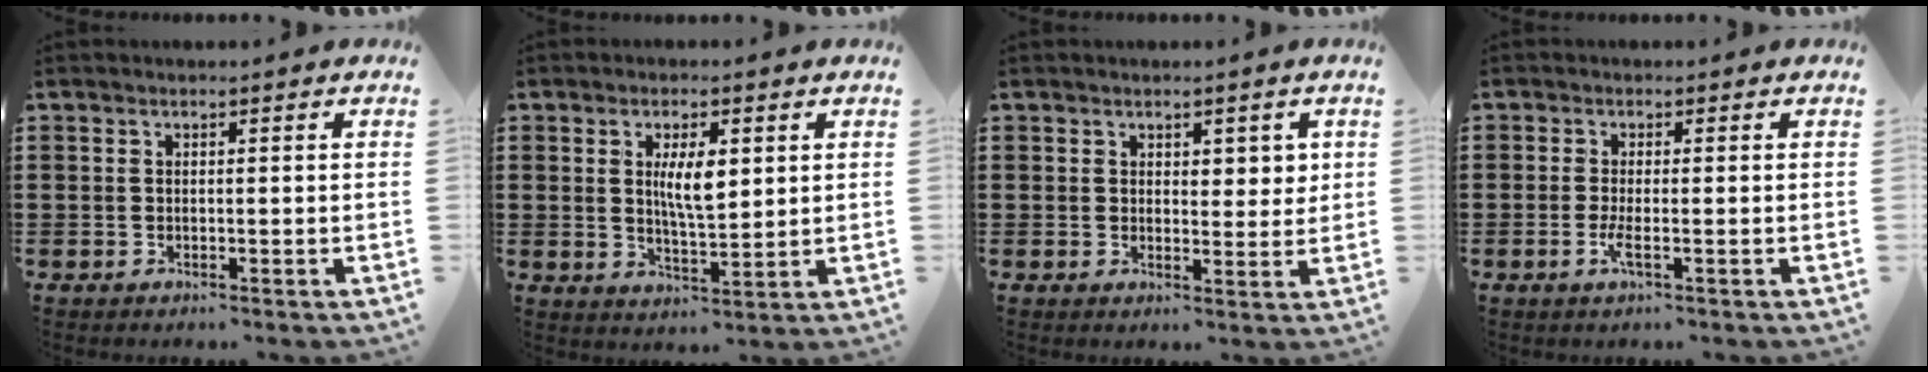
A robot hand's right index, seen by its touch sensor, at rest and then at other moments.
{"total": 5.9, "force": [1.5, 1.9, 5.4], "torque": [-0.102, 0.002, 0.022]}
{"total": 2.4, "force": [1.6, 1.6, 0.9], "torque": [-0.007, 0.002, 0.025]}
{"total": 2.4, "force": [-0.9, 0.1, 2.2], "torque": [-0.054, -0.012, -0.020]}